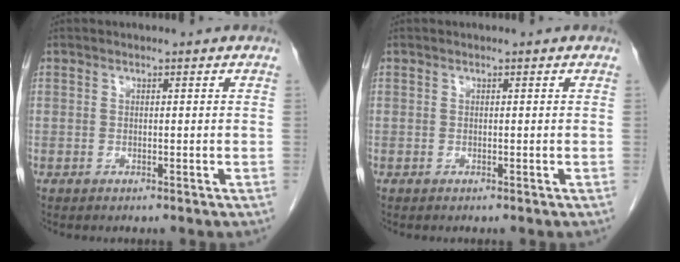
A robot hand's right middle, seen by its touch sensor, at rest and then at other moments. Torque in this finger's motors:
{"motor_torque": [-0.04, 0.09, -0.02, 0.01]}